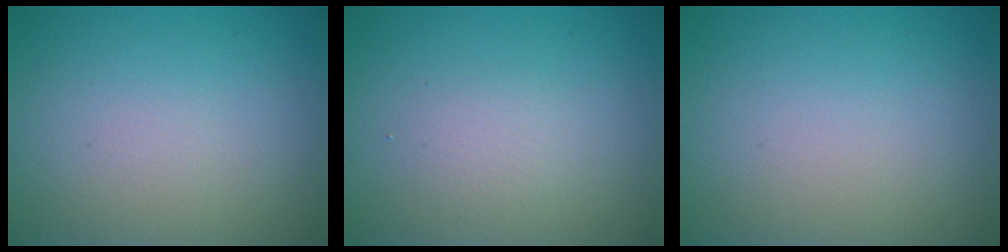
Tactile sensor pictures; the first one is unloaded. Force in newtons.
{"total": 1.4, "press": 1.4, "slide": 0.1}
{"total": 0.0}